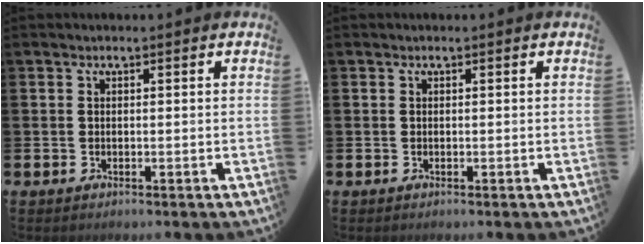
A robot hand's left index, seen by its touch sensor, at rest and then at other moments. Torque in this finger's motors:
{"motor_torque": [-0.01, 0.00, 0.00, 0.00]}